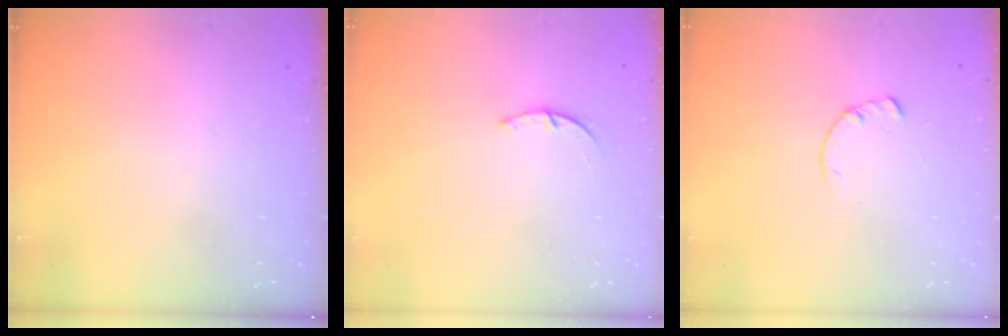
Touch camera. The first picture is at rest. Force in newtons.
{"total": 1.4, "press": 1.4, "slide": 0.3}
{"total": 1.7, "press": 1.7, "slide": 0.2}